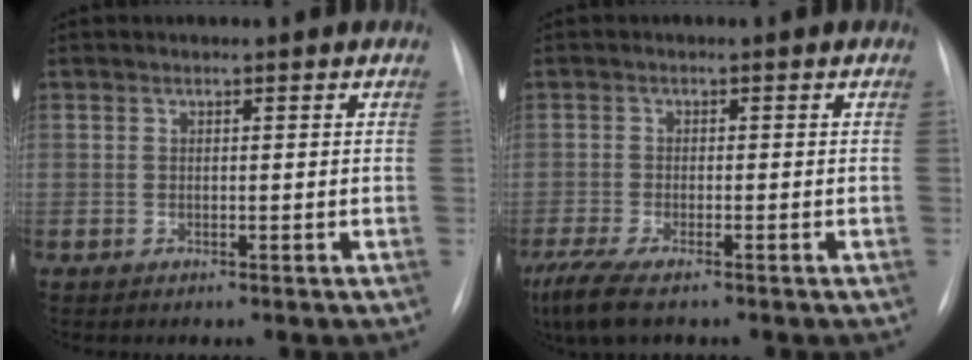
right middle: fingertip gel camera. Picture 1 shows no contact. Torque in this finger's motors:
{"motor_torque": [0.83, -0.91, 0.18, 0.08]}